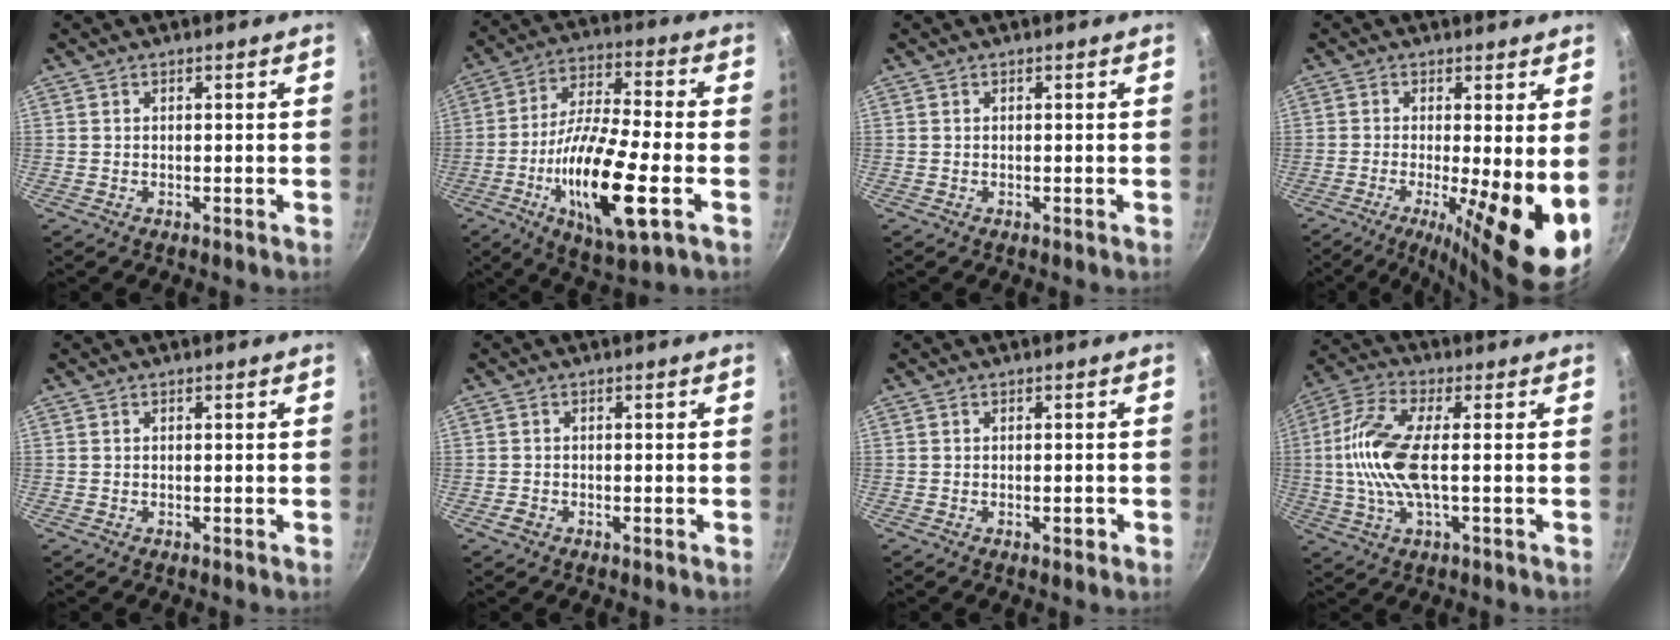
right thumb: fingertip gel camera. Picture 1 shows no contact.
{"total": 19.5, "force": [-5.7, 5.4, 17.9], "torque": [-0.330, 0.018, -0.110]}
{"total": 0.0}
{"total": 12.8, "force": [-2.2, 2.7, 12.4], "torque": [-0.179, -0.019, -0.034]}
{"total": 0.0}
{"total": 1.4, "force": [-0.8, 0.9, 0.6], "torque": [-0.015, 0.005, -0.016]}
{"total": 1.4, "force": [-0.6, 0.7, 1.1], "torque": [-0.014, 0.004, -0.010]}
{"total": 13.0, "force": [-0.1, 4.6, 12.1], "torque": [-0.262, 0.013, -0.014]}